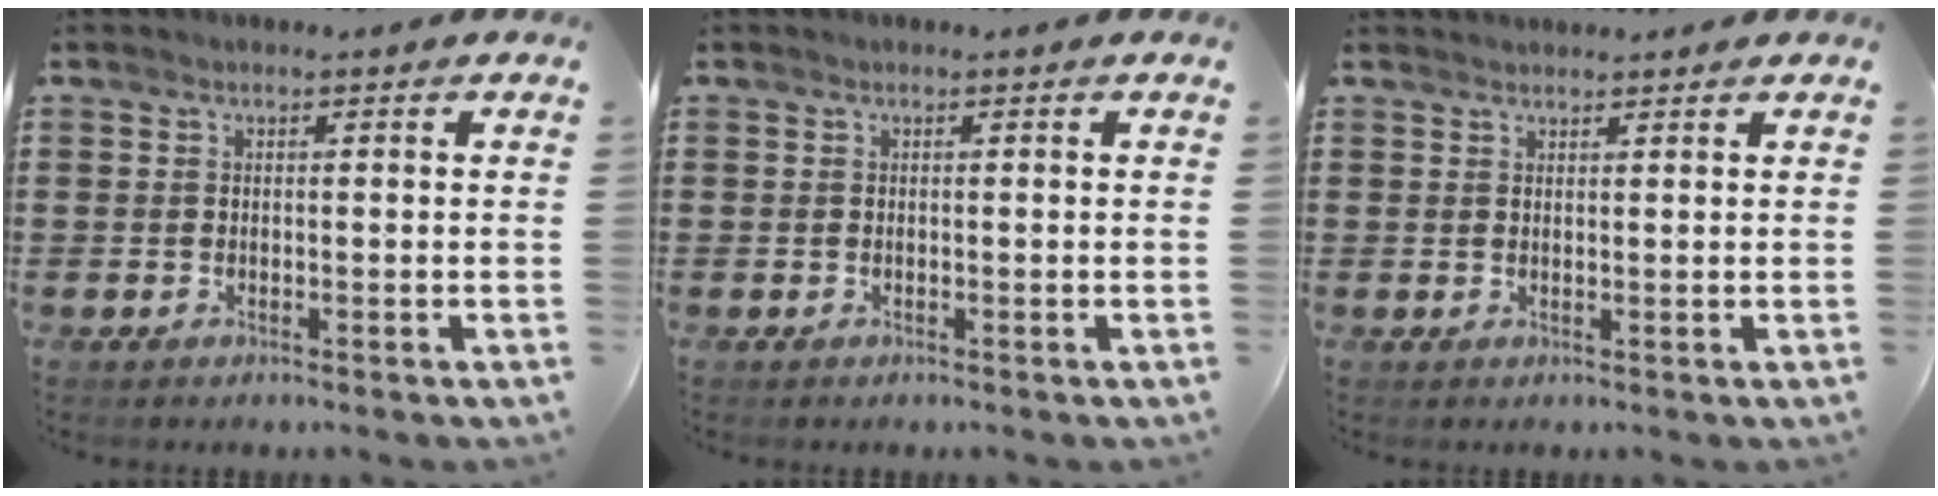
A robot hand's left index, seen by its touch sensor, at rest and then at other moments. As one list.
[{"total": 0.0}, {"total": 1.2, "force": [1.2, 0.1, 0.0], "torque": [-0.002, 0.000, 0.023]}]